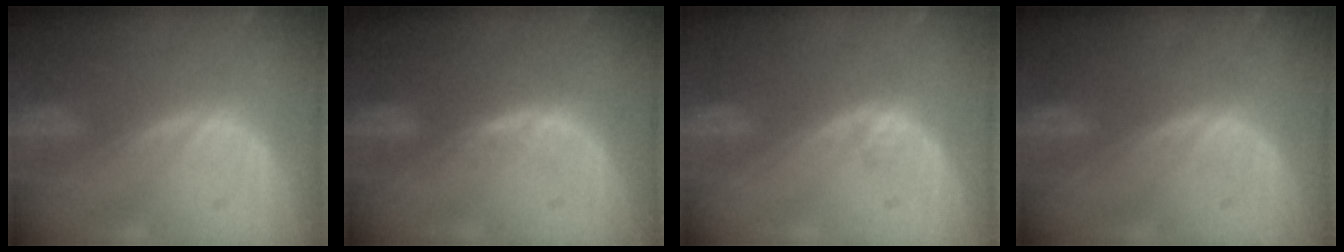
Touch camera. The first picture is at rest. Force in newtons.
{"total": 1.9, "press": 1.4, "slide": 1.3}
{"total": 0.8, "press": 0.7, "slide": 0.4}
{"total": 0.0}